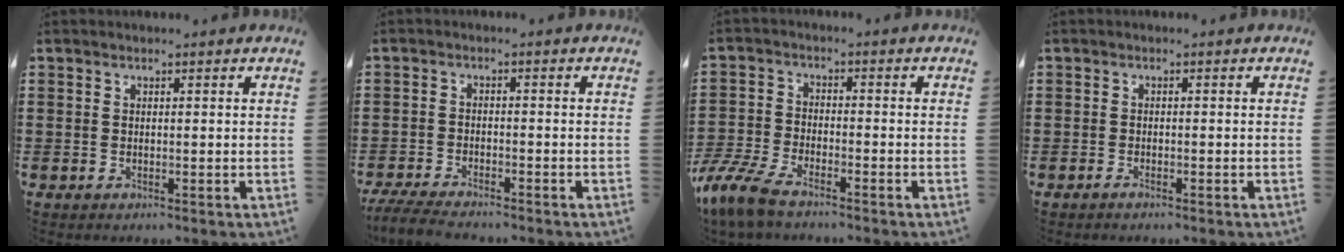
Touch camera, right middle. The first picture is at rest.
{"total": 4.2, "force": [-4.0, 0.6, 1.2], "torque": [-0.033, -0.006, -0.083]}
{"total": 7.0, "force": [-5.8, 1.9, 3.4], "torque": [-0.098, -0.005, -0.119]}
{"total": 0.7, "force": [-0.6, 0.1, 0.4], "torque": [-0.010, -0.004, -0.011]}